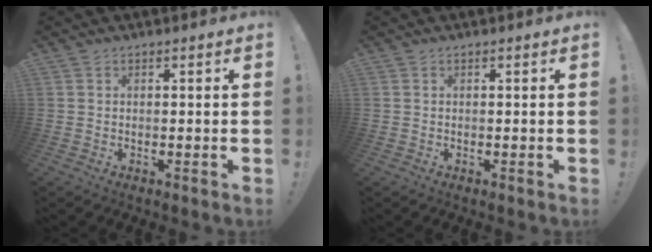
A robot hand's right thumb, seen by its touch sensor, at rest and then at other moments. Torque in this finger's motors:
{"motor_torque": [-0.01, -0.09, 0.11, 0.02, -0.08]}